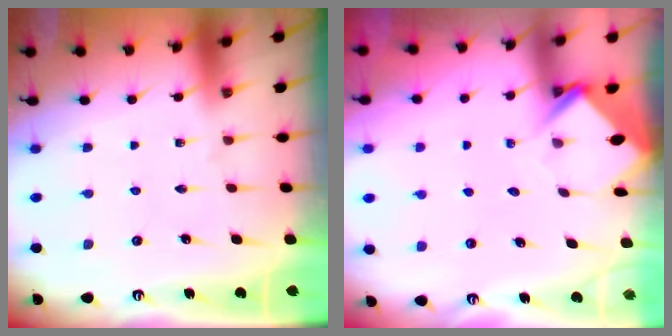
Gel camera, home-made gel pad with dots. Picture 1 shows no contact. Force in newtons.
{"total": 3.9, "press": 3.8, "slide": 0.3}